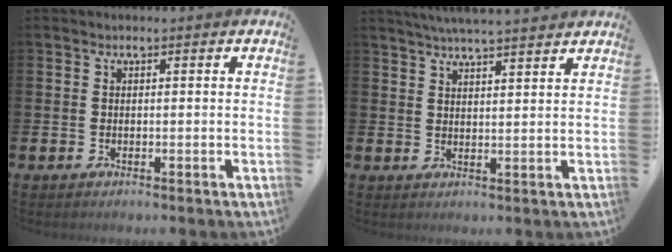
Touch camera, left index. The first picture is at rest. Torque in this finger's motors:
{"motor_torque": [0.90, -1.24, 0.50, 0.13]}